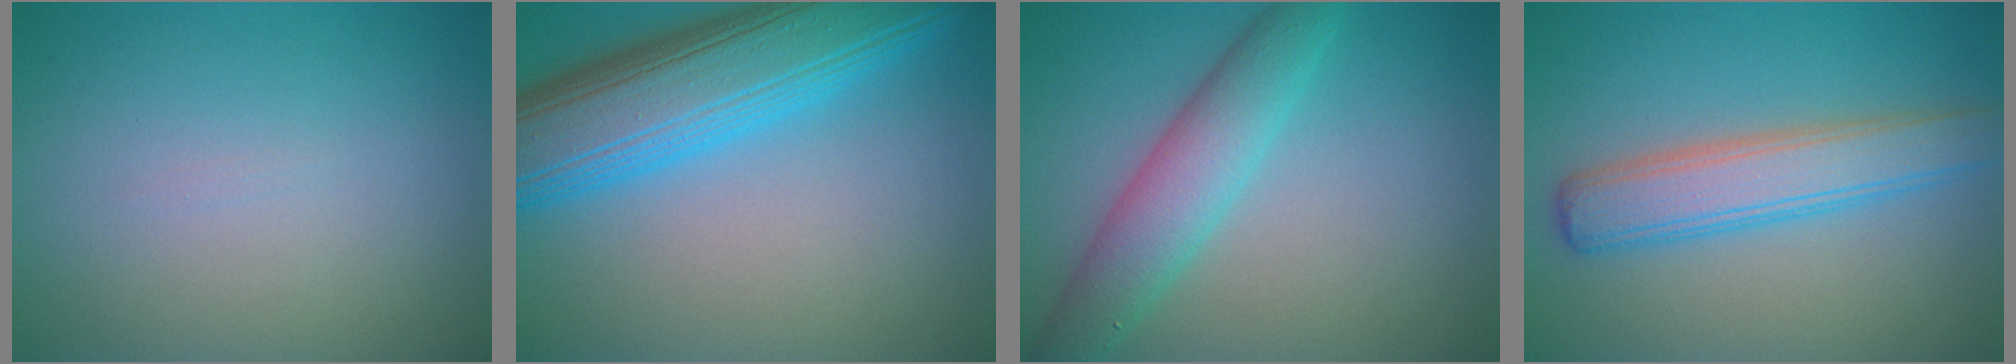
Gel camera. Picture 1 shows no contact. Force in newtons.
{"total": 10.6, "press": 10.6, "slide": 0.2}
{"total": 4.9, "press": 4.9, "slide": 0.0}
{"total": 4.9, "press": 4.9, "slide": 0.2}